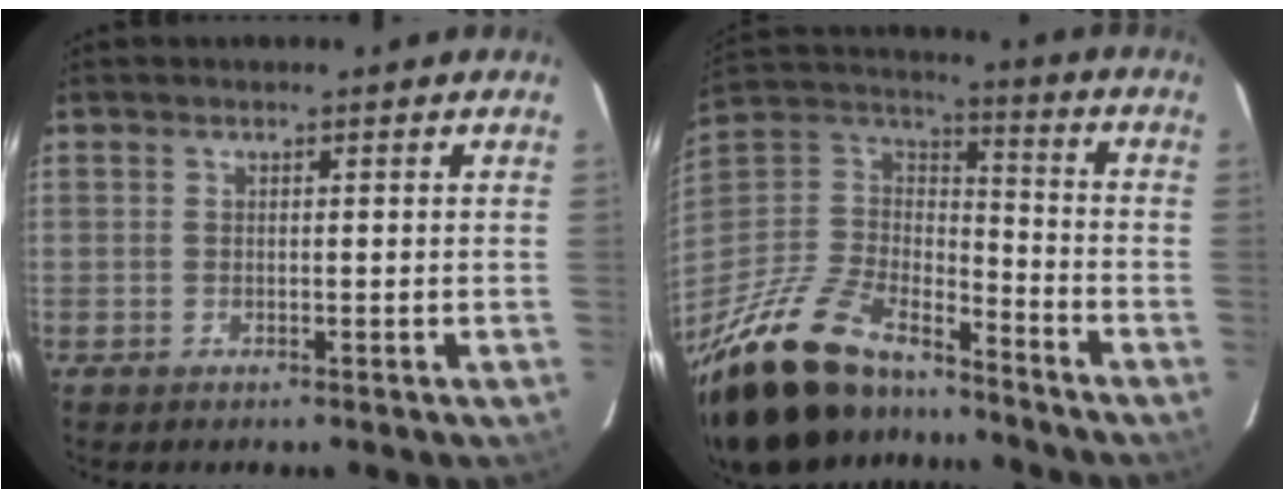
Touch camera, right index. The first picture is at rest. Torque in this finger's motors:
{"motor_torque": [0.58, -0.64, 0.78, 0.21]}